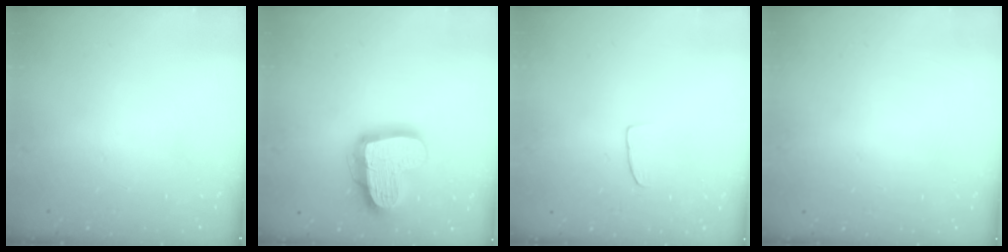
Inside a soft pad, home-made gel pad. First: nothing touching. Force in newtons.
{"total": 19.3, "press": 19.3, "slide": 1.6}
{"total": 4.2, "press": 4.2, "slide": 0.3}
{"total": 0.0}